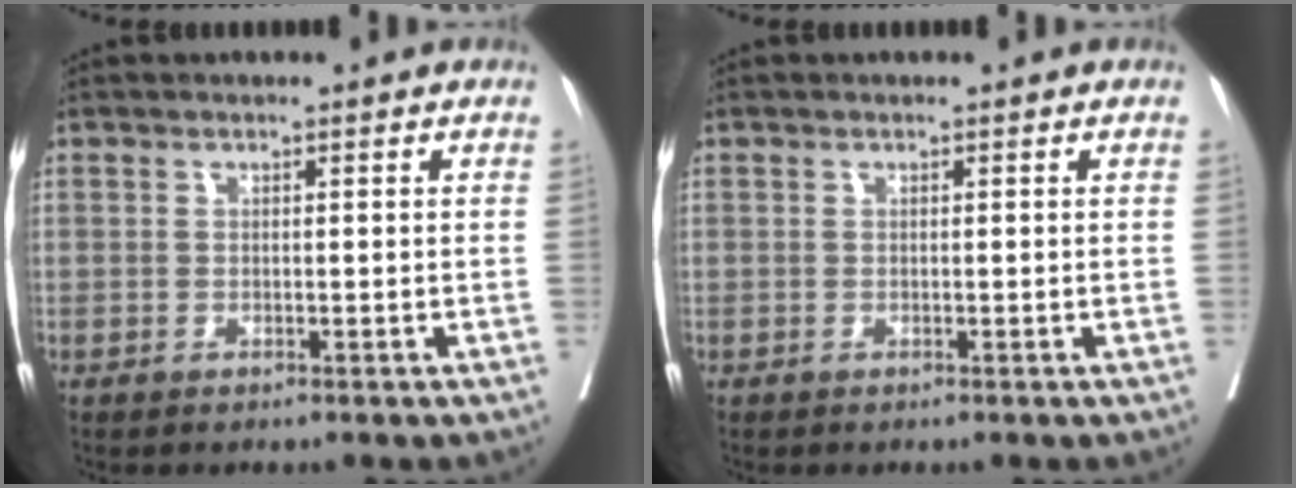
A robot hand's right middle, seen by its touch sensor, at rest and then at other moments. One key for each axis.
{"total": 0.0}